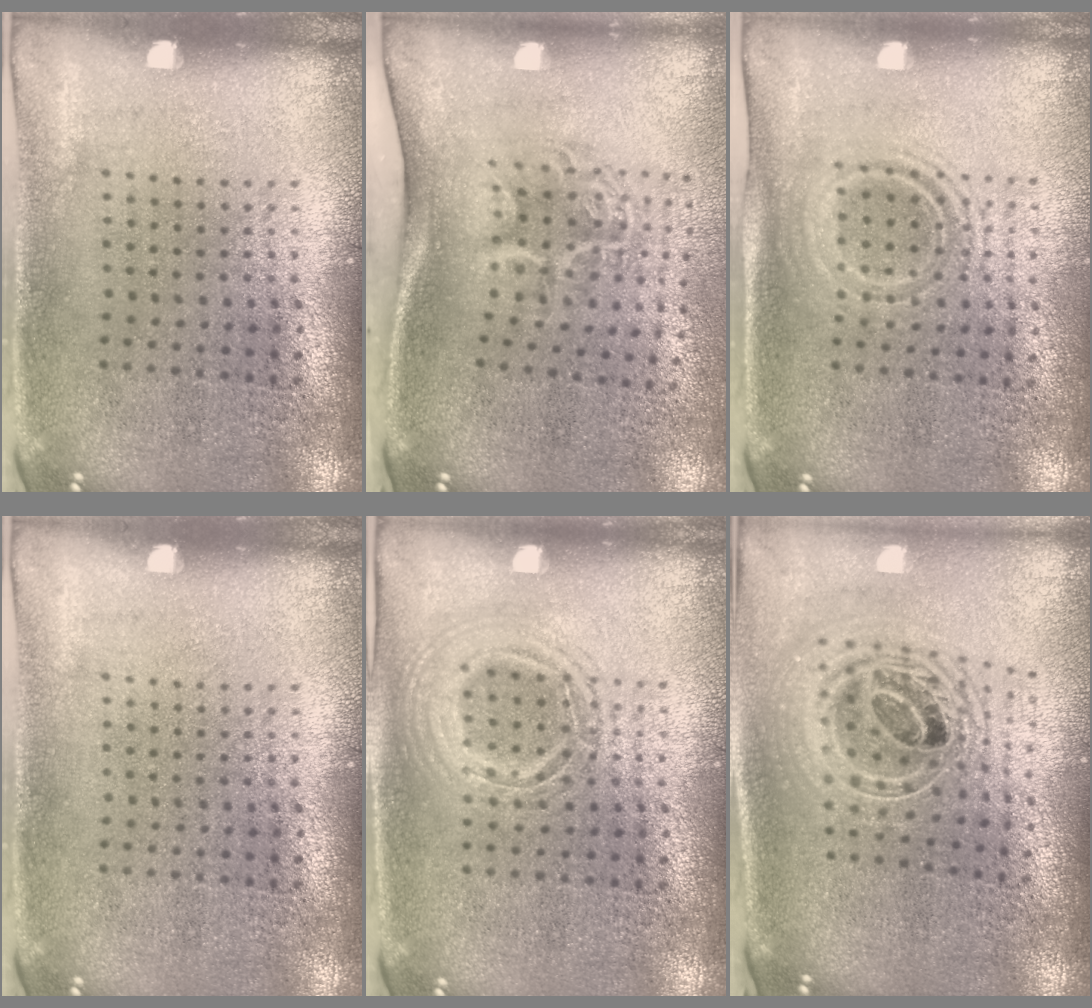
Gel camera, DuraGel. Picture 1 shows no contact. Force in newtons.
{"total": 2.0, "press": 1.3, "slide": 1.5}
{"total": 1.4, "press": 1.2, "slide": 0.7}
{"total": 0.0}
{"total": 1.2, "press": 1.2, "slide": 0.1}
{"total": 2.4, "press": 1.8, "slide": 1.6}